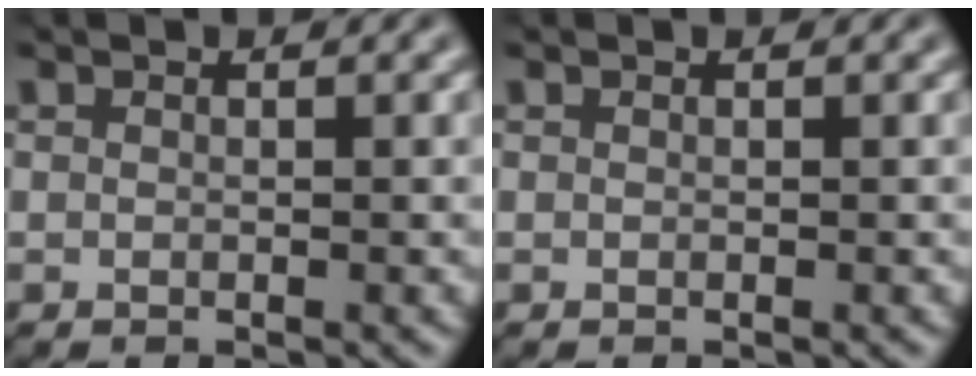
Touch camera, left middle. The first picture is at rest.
{"total": 0.0}